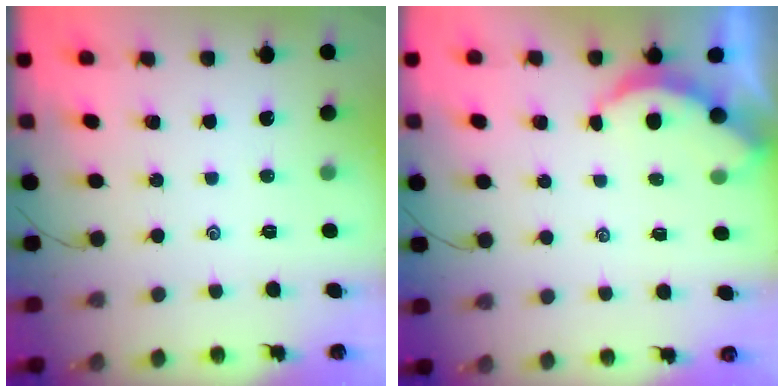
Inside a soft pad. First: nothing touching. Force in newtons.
{"total": 2.1, "press": 2.0, "slide": 0.4}